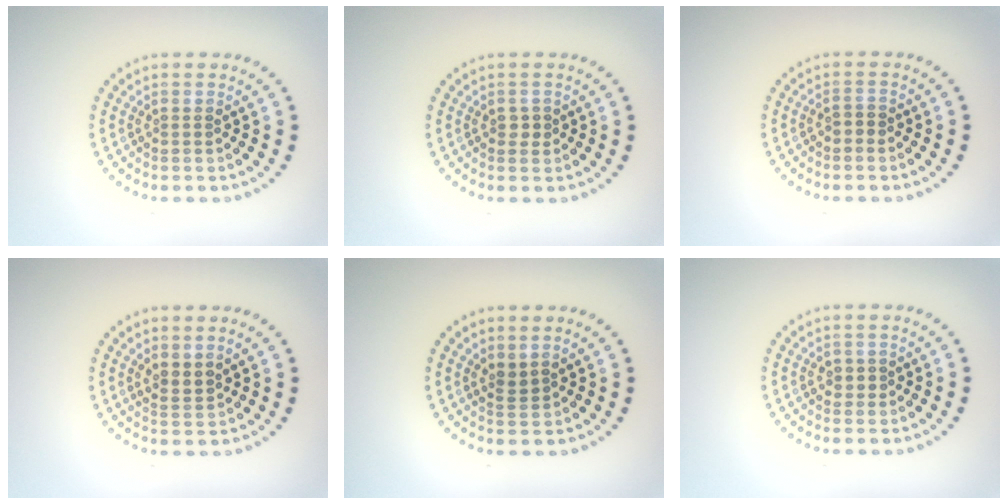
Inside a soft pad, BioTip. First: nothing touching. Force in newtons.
{"total": 1.0, "press": 1.0, "slide": 0.2}
{"total": 0.8, "press": 0.8, "slide": 0.2}
{"total": 1.7, "press": 1.3, "slide": 1.1}
{"total": 1.3, "press": 1.0, "slide": 0.9}
{"total": 1.0, "press": 0.9, "slide": 0.5}